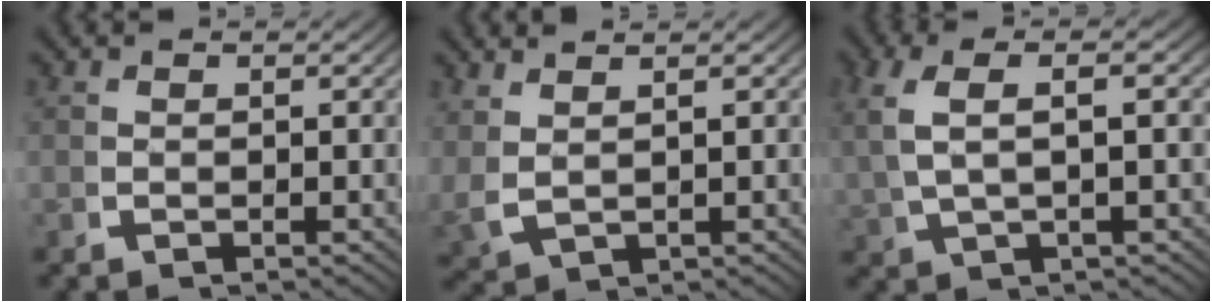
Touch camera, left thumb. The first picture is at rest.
{"total": 2.7, "force": [1.2, 1.7, 1.8], "torque": [-0.054, -0.002, 0.040]}
{"total": 4.5, "force": [1.4, 1.5, 4.1], "torque": [-0.090, 0.013, 0.031]}